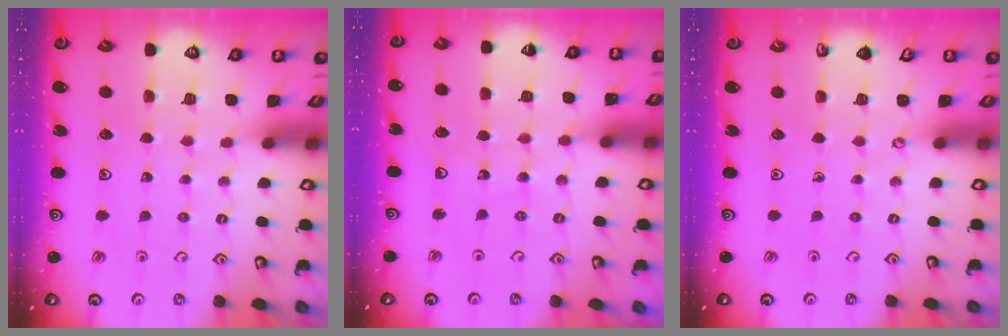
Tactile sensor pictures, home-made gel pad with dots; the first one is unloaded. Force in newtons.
{"total": 7.0, "press": 6.8, "slide": 2.0}
{"total": 0.0}